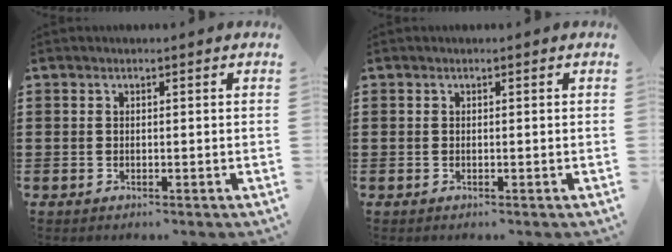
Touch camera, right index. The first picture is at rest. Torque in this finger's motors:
{"motor_torque": [-0.19, 0.11, 0.00, -0.01]}